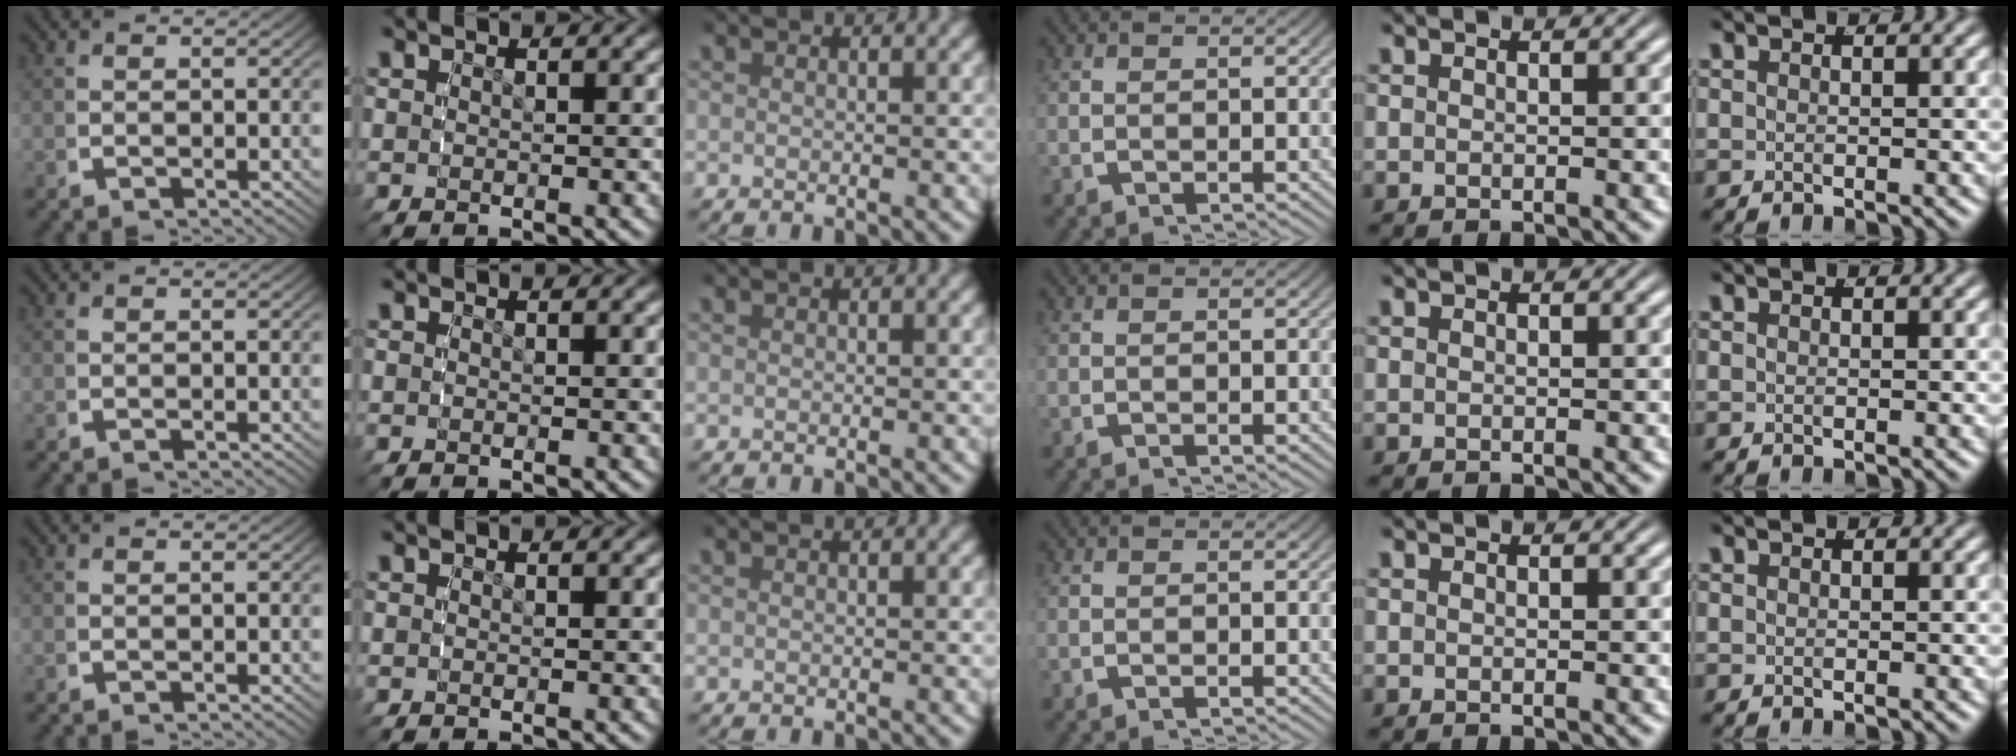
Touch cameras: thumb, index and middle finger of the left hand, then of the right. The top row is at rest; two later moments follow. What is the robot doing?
{"motion": "reach", "object": "pen bag"}